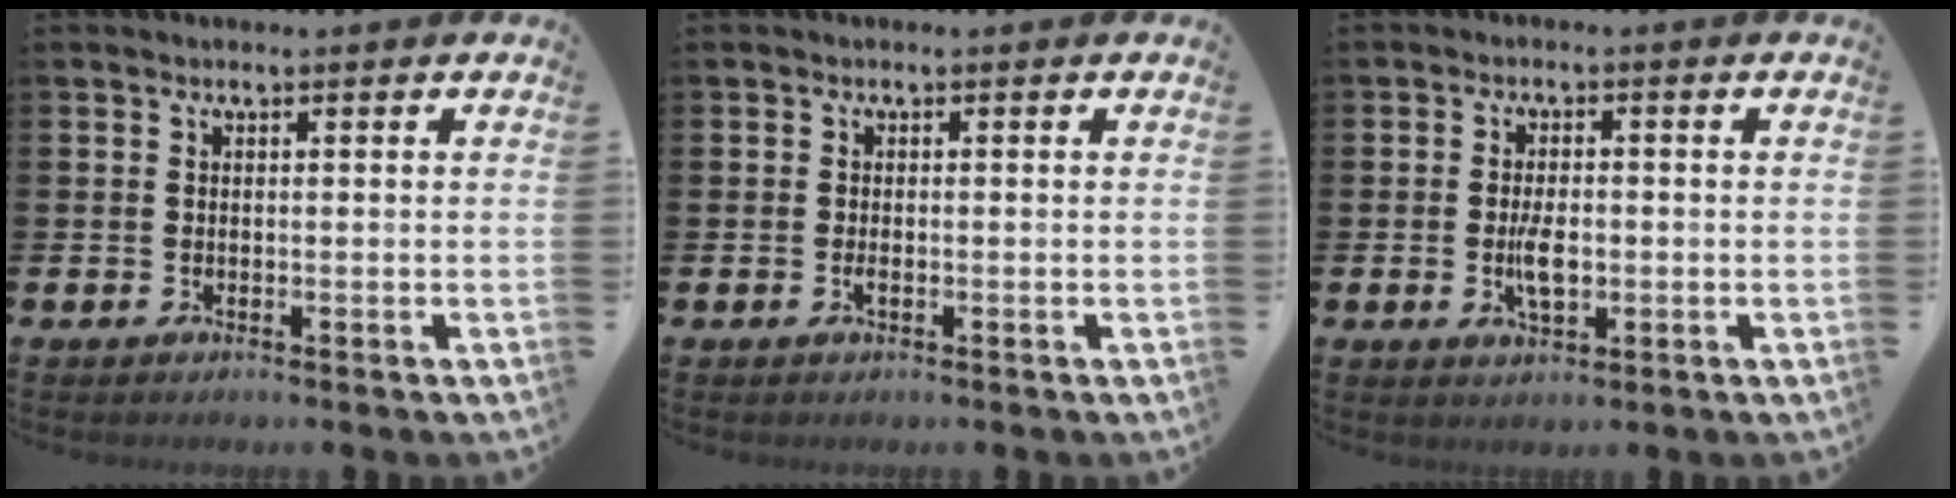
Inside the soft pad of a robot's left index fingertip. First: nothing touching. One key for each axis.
{"total": 0.8, "fx": -0.3, "fy": 0.3, "fz": 0.8, "tx": -0.018, "ty": 0.001, "tz": -0.004}
{"total": 3.9, "fx": -0.5, "fy": 1.9, "fz": 3.4, "tx": -0.051, "ty": -0.002, "tz": -0.012}